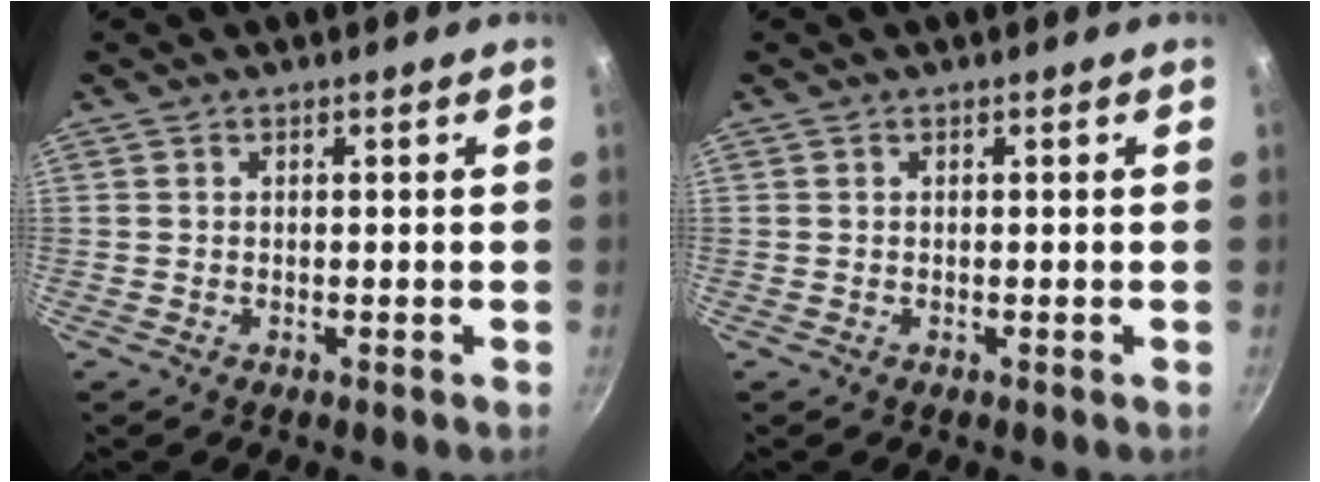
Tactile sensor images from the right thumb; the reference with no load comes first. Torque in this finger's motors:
{"motor_torque": [-0.01, 0.00, 0.01, 0.02, 0.01]}